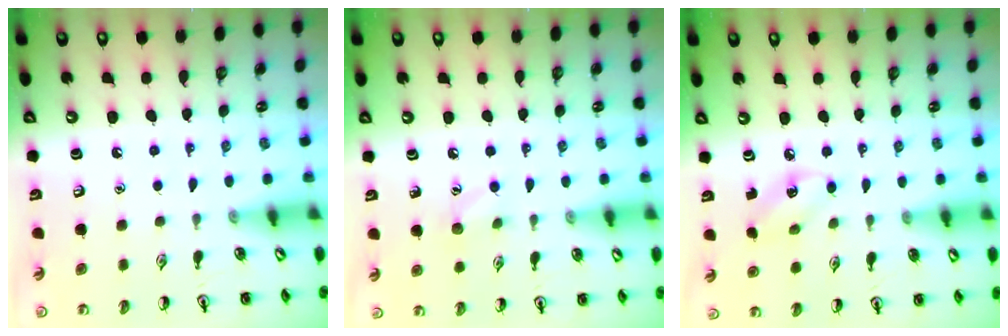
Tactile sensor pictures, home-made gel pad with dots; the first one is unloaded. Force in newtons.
{"total": 5.7, "press": 5.4, "slide": 1.8}
{"total": 3.9, "press": 3.7, "slide": 1.3}